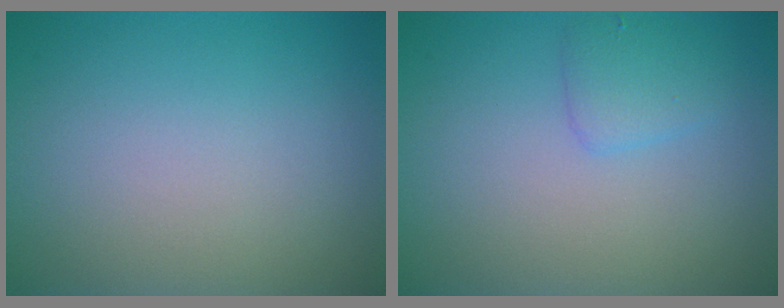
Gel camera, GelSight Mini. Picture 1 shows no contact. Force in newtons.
{"total": 1.7, "press": 1.7, "slide": 0.1}